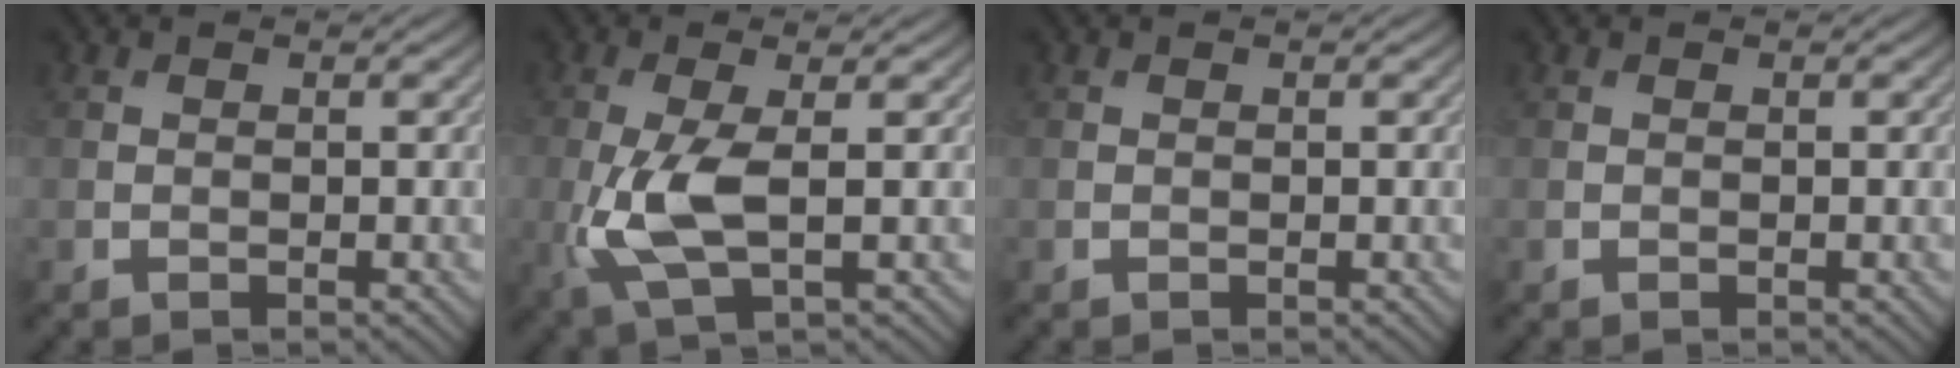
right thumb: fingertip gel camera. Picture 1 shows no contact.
{"total": 6.3, "force": [-0.6, 2.1, 5.9], "torque": [-0.145, -0.006, -0.011]}
{"total": 0.0}
{"total": 0.0}